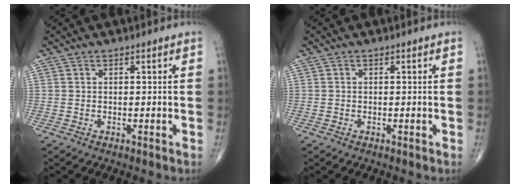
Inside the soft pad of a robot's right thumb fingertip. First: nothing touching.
{"total": 0.0}